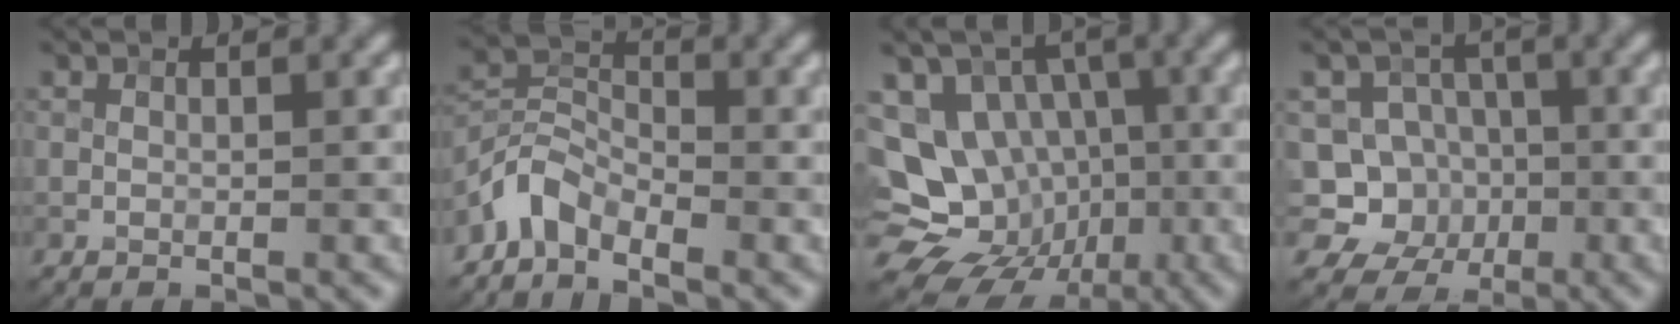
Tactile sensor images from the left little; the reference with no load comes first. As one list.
[{"total": 3.6, "force": [-3.2, 1.4, 1.1], "torque": [-0.023, 0.010, -0.080]}, {"total": 13.4, "force": [-3.7, 11.0, 6.5], "torque": [-0.111, 0.003, -0.069]}, {"total": 7.0, "force": [-2.2, 6.4, 1.9], "torque": [-0.013, 0.021, -0.067]}]